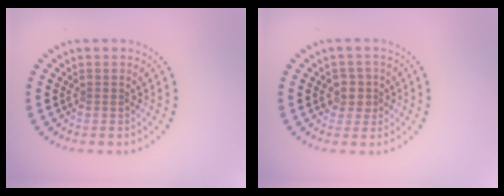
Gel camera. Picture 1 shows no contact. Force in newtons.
{"total": 2.0, "press": 1.7, "slide": 0.9}